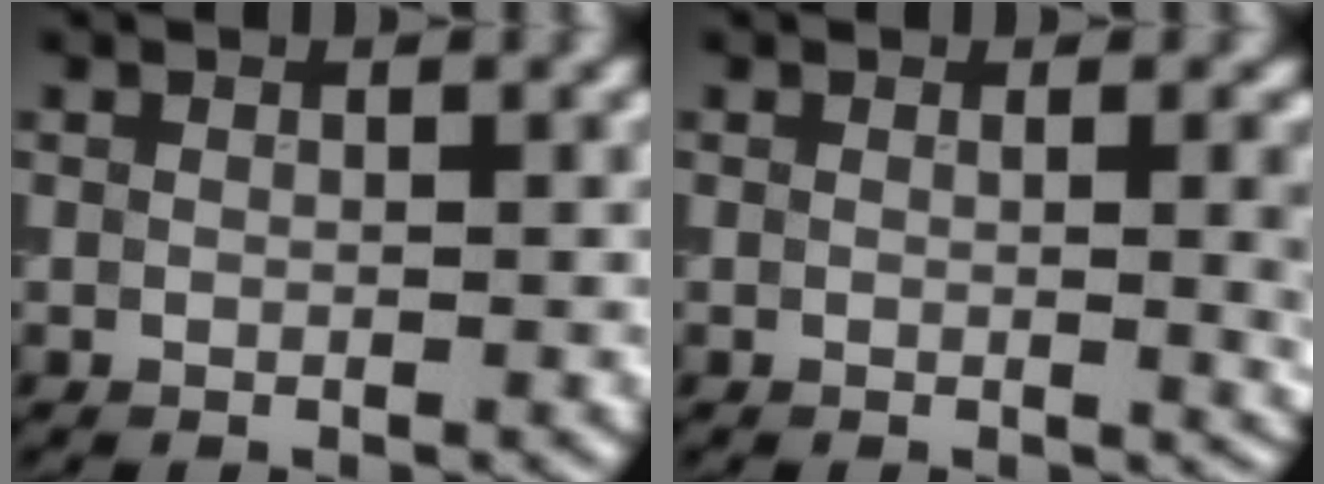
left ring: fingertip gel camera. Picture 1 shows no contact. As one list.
[{"total": 3.8, "force": [0.2, 1.3, 3.6], "torque": [-0.029, 0.000, 0.004]}]